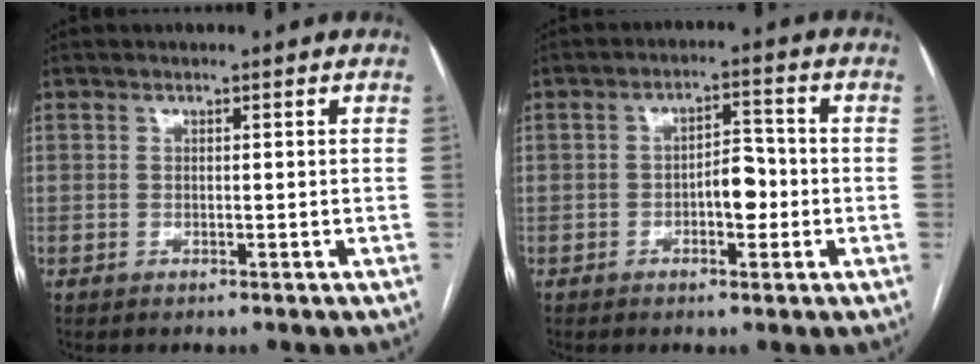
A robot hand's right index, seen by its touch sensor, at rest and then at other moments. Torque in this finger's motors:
{"motor_torque": [0.78, 0.00, 0.19, 0.06]}